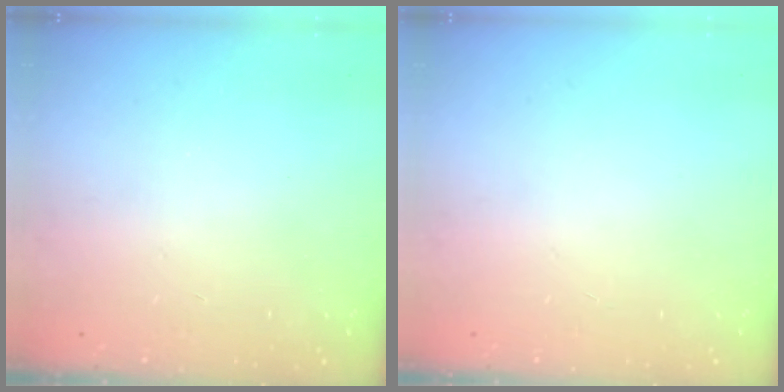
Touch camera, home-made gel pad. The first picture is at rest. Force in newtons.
{"total": 0.0}